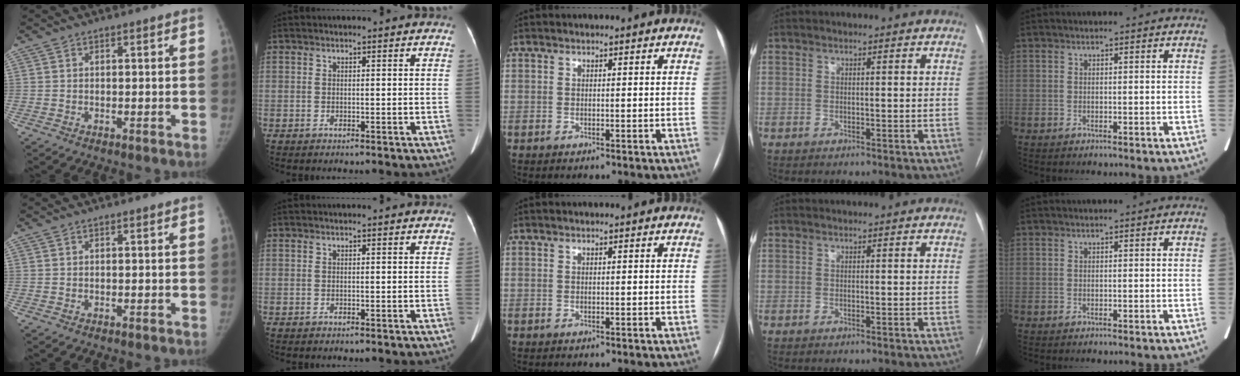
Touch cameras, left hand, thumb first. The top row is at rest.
{}